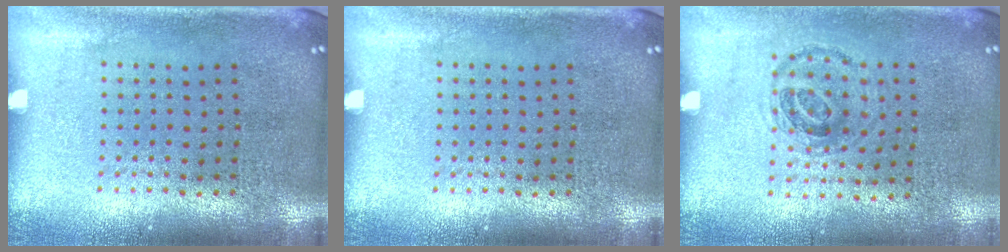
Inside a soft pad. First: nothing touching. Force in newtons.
{"total": 0.0}
{"total": 0.9, "press": 0.8, "slide": 0.4}